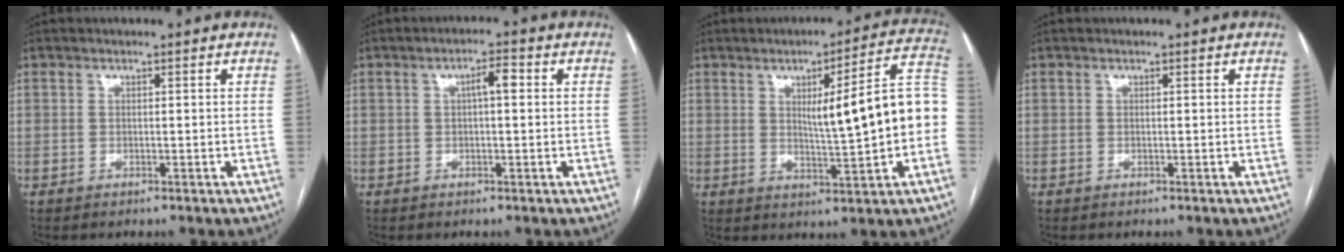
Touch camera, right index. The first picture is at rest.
{"total": 3.0, "force": [0.6, 0.7, 2.9], "torque": [-0.047, 0.011, 0.008]}
{"total": 14.1, "force": [0.1, 0.8, 14.1], "torque": [-0.185, 0.024, 0.004]}
{"total": 0.0}